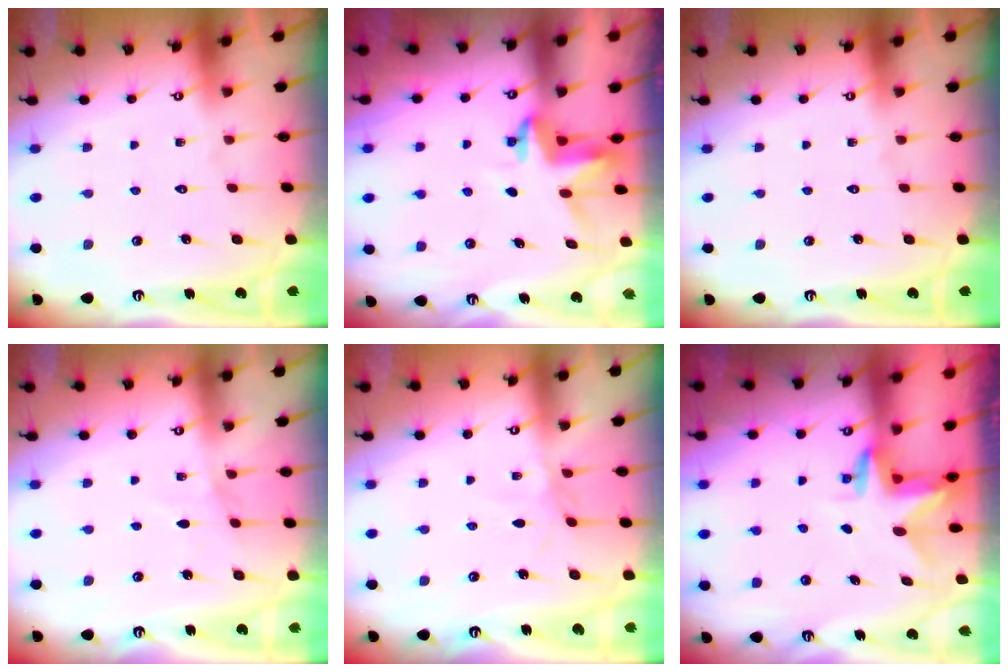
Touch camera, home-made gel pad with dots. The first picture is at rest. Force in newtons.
{"total": 3.9, "press": 3.9, "slide": 0.4}
{"total": 0.0}
{"total": 4.3, "press": 4.3, "slide": 0.4}
{"total": 2.0, "press": 2.0, "slide": 0.3}
{"total": 3.0, "press": 3.0, "slide": 0.2}